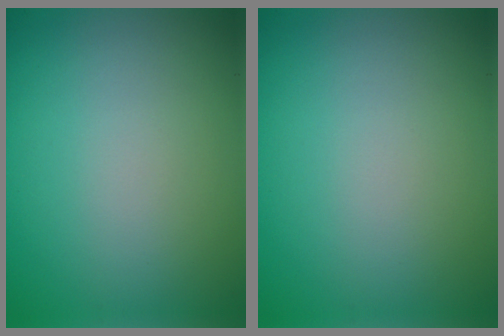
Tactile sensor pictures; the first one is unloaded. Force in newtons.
{"total": 0.0}